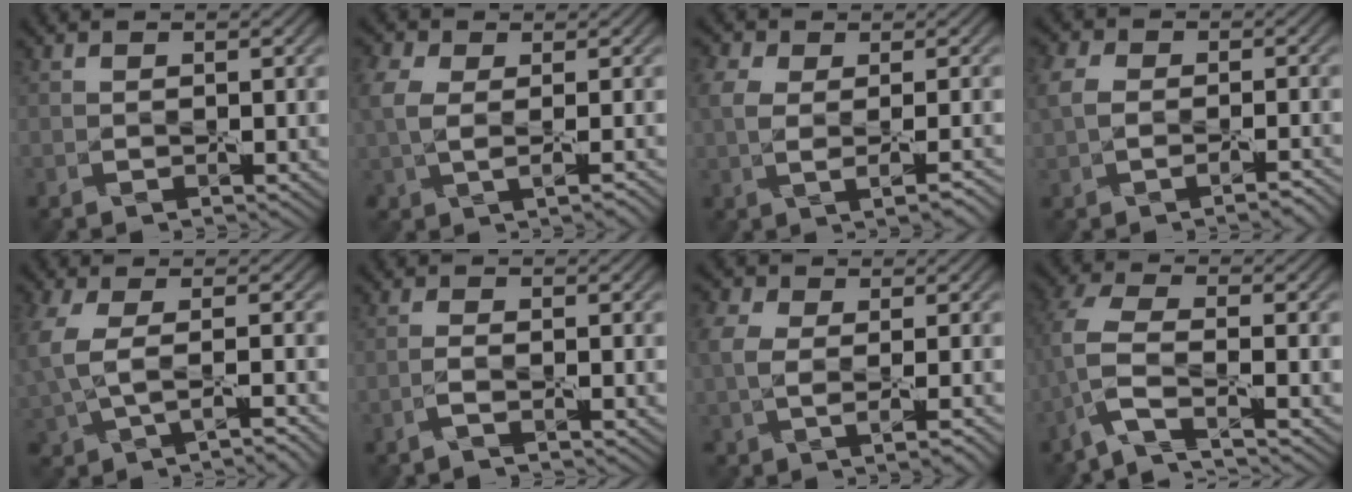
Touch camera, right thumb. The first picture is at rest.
{"total": 4.8, "force": [0.4, 2.7, 4.0], "torque": [-0.095, 0.005, 0.013]}
{"total": 5.5, "force": [0.2, 2.8, 4.7], "torque": [-0.082, 0.010, 0.013]}
{"total": 5.2, "force": [-1.0, 3.3, 3.9], "torque": [-0.071, 0.005, -0.017]}
{"total": 4.0, "force": [-0.2, 1.4, 3.8], "torque": [-0.104, -0.006, -0.002]}
{"total": 1.1, "force": [-0.7, -0.9, 0.1], "torque": [-0.005, 0.013, -0.020]}
{"total": 4.4, "force": [0.1, 2.3, 3.7], "torque": [-0.080, 0.001, 0.005]}
{"total": 4.8, "force": [-2.7, 0.7, 3.9], "torque": [-0.097, 0.013, -0.075]}